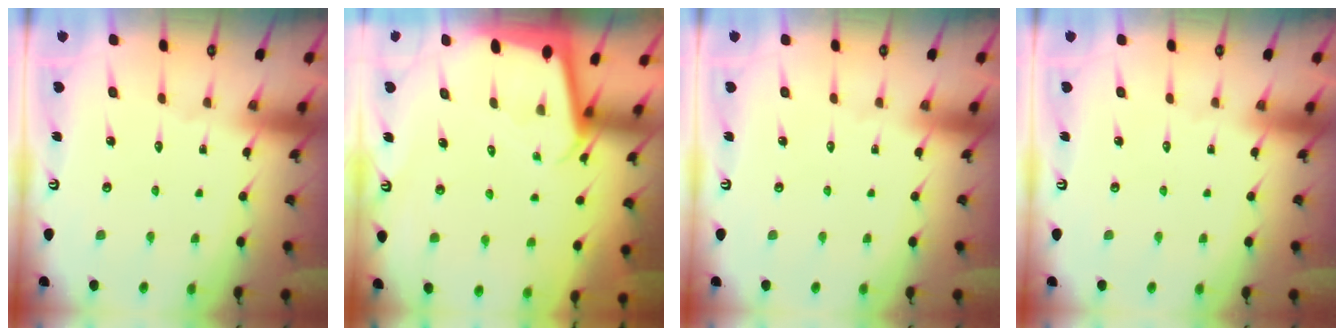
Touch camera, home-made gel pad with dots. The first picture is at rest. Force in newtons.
{"total": 2.2, "press": 2.2, "slide": 0.2}
{"total": 0.0}
{"total": 0.0}